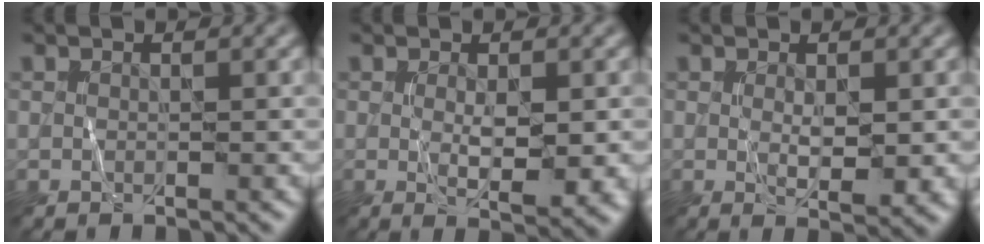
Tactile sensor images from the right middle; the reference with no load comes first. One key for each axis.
{"total": 3.4, "fx": 0.0, "fy": 0.9, "fz": 3.3, "tx": -0.059, "ty": -0.009, "tz": 0.004}
{"total": 2.5, "fx": 0.2, "fy": 0.9, "fz": 2.4, "tx": -0.043, "ty": -0.008, "tz": 0.008}